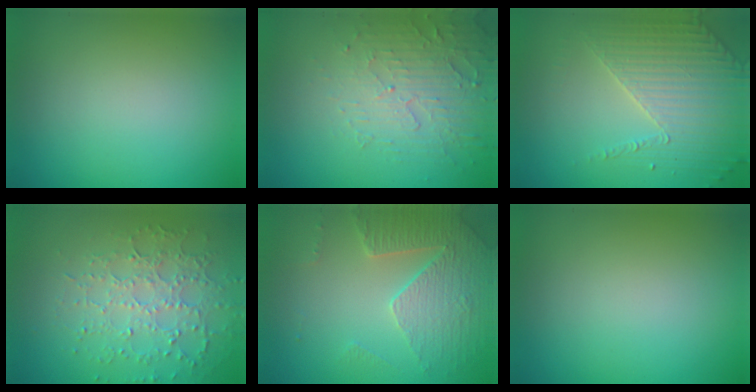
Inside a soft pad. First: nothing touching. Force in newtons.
{"total": 5.0, "press": 3.3, "slide": 3.8}
{"total": 4.0, "press": 3.6, "slide": 1.9}
{"total": 4.5, "press": 3.5, "slide": 2.9}
{"total": 3.7, "press": 3.6, "slide": 0.8}
{"total": 0.0}